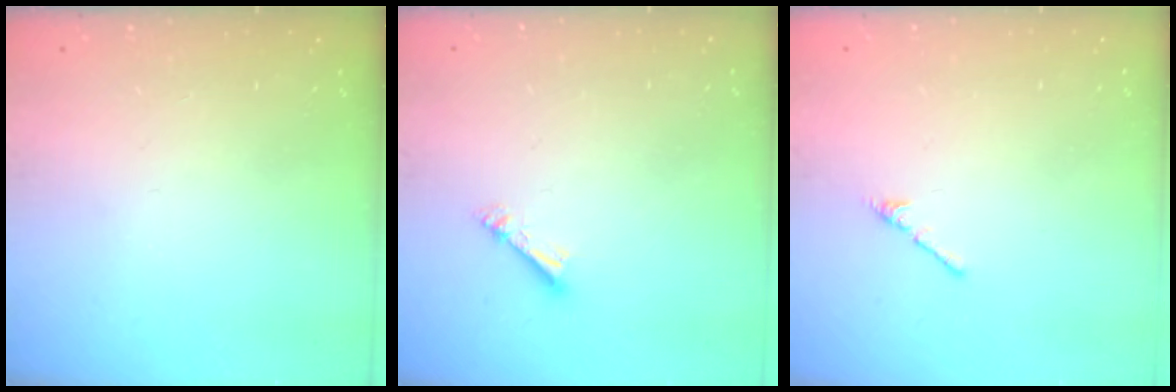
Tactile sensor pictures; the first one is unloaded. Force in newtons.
{"total": 4.3, "press": 4.3, "slide": 0.2}
{"total": 2.7, "press": 2.7, "slide": 0.7}